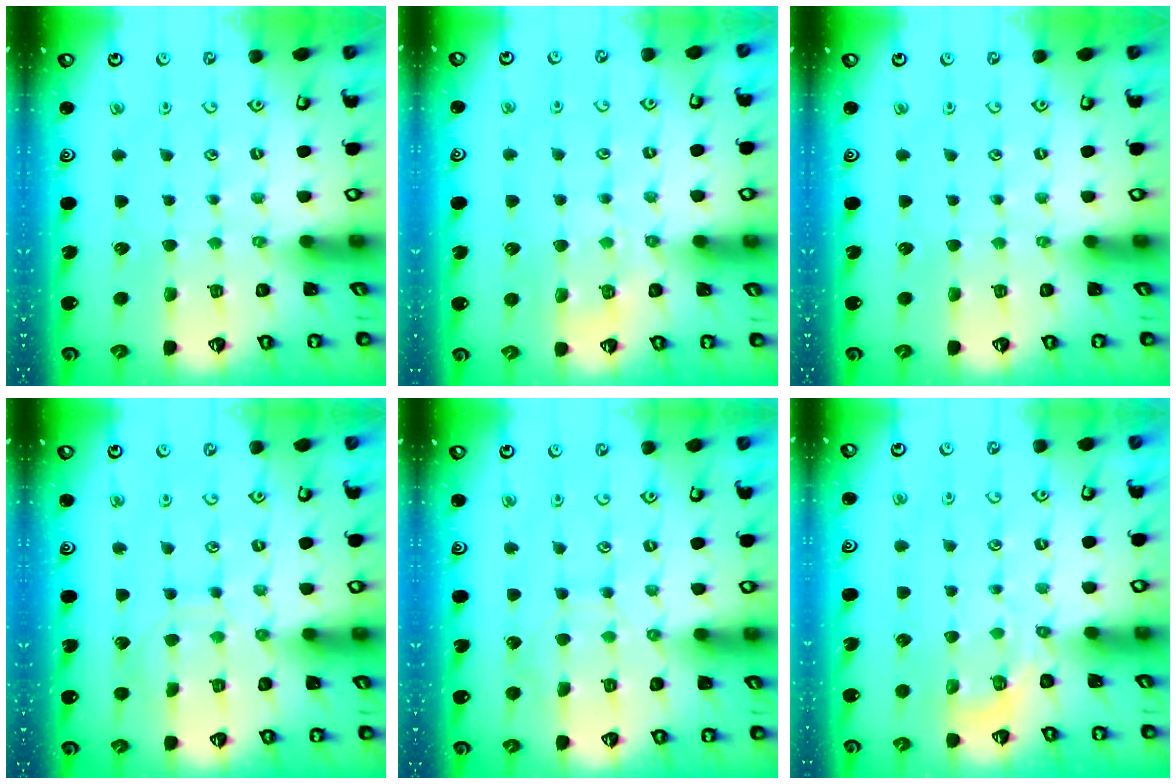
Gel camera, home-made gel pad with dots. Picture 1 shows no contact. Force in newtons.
{"total": 5.5, "press": 5.4, "slide": 0.9}
{"total": 0.0}
{"total": 6.3, "press": 6.3, "slide": 0.3}
{"total": 3.9, "press": 3.9, "slide": 0.5}
{"total": 3.9, "press": 3.1, "slide": 2.3}